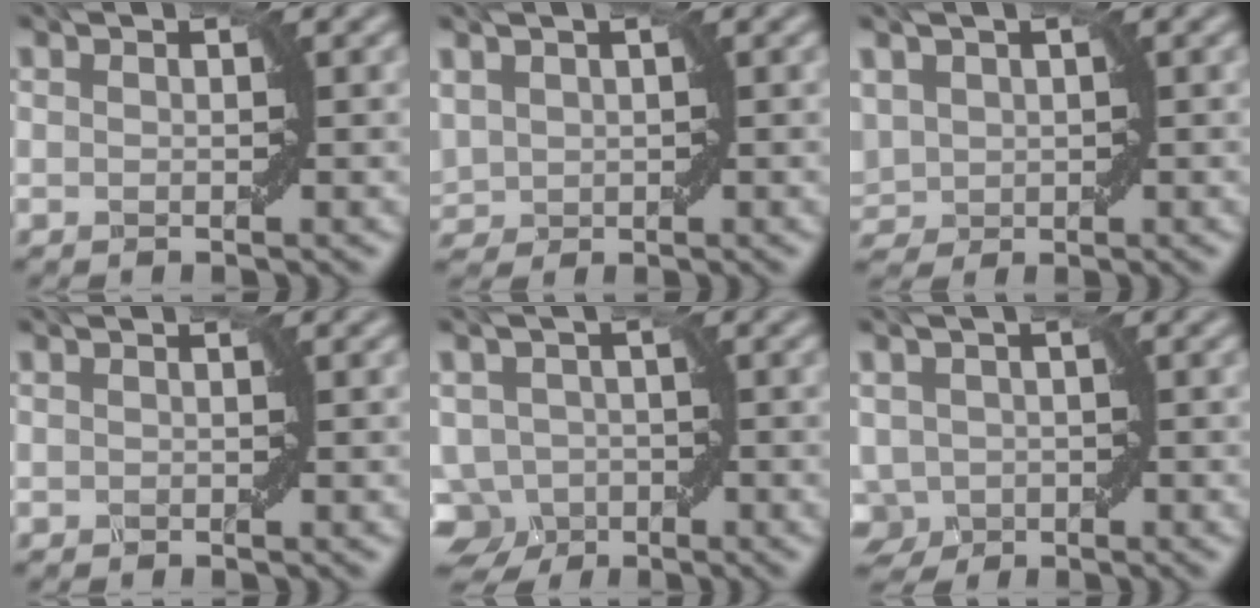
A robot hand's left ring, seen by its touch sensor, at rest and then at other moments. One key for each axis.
{"total": 2.2, "fx": 0.6, "fy": 1.8, "fz": 1.2, "tx": -0.032, "ty": 0.004, "tz": 0.018}
{"total": 3.0, "fx": 0.3, "fy": 2.5, "fz": 1.7, "tx": -0.040, "ty": 0.002, "tz": 0.010}
{"total": 0.0}
{"total": 5.6, "fx": -3.3, "fy": 4.0, "fz": 2.0, "tx": -0.019, "ty": 0.002, "tz": -0.061}
{"total": 3.7, "fx": -1.5, "fy": 2.9, "fz": 1.8, "tx": -0.029, "ty": -0.007, "tz": -0.030}